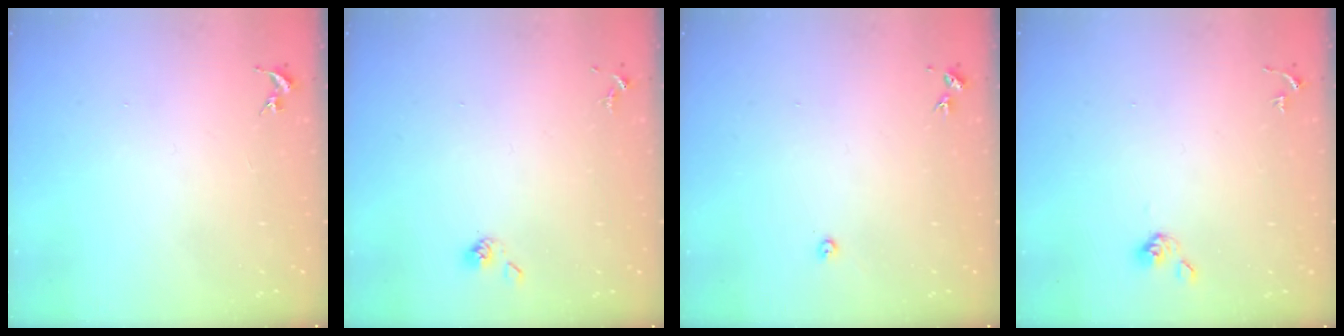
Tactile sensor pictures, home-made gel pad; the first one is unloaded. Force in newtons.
{"total": 3.8, "press": 3.7, "slide": 0.8}
{"total": 2.2, "press": 2.2, "slide": 0.3}
{"total": 4.0, "press": 3.9, "slide": 0.8}